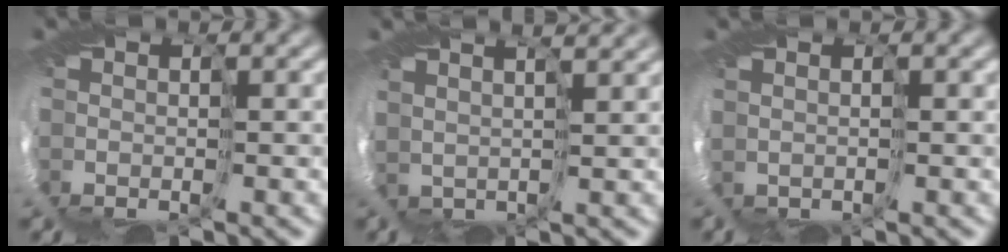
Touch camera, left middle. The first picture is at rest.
{"total": 5.7, "force": [4.5, 2.0, 2.9], "torque": [-0.041, 0.043, 0.054]}
{"total": 0.8, "force": [0.1, -0.5, -0.6], "torque": [0.012, 0.004, 0.007]}